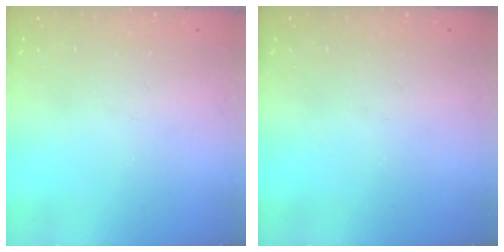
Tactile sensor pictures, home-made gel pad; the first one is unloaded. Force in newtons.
{"total": 0.0}